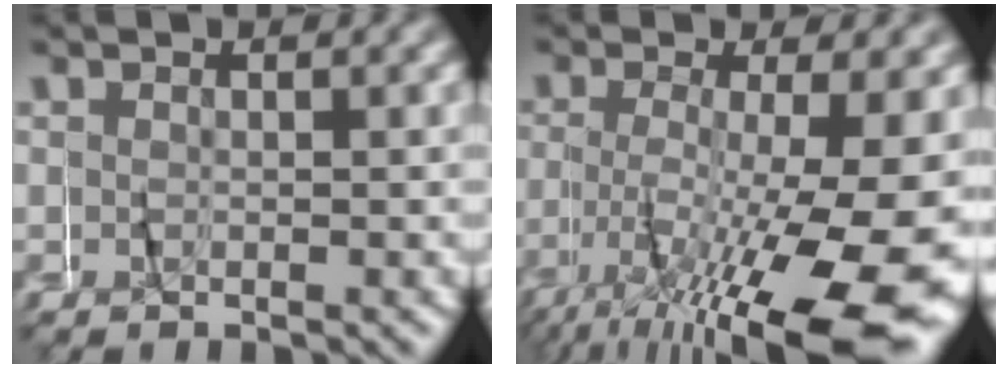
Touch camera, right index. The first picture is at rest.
{"total": 10.7, "force": [-3.9, 3.0, 9.6], "torque": [-0.143, -0.022, -0.046]}